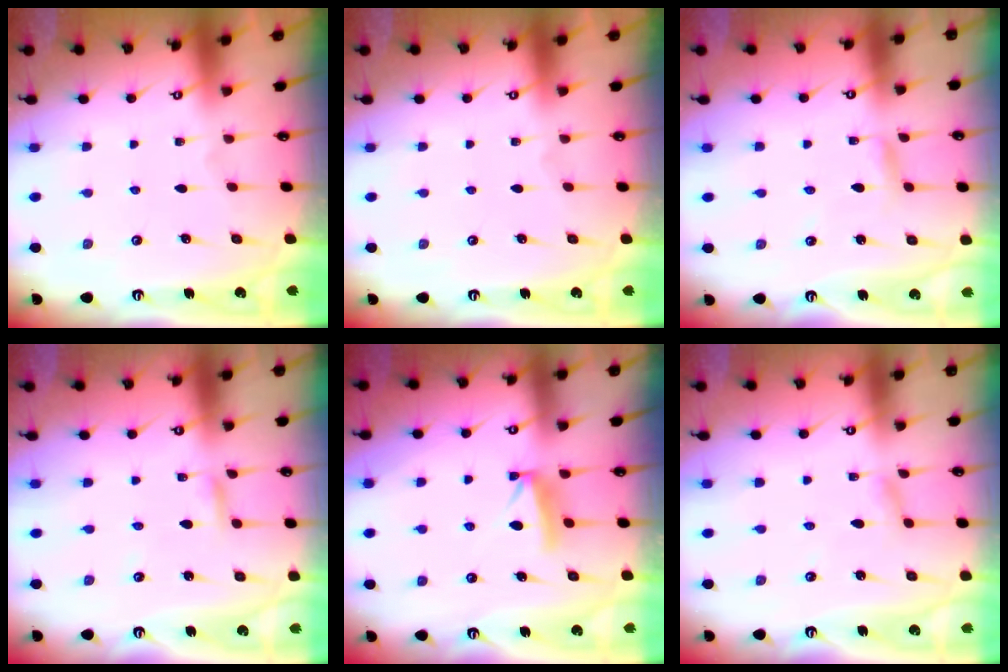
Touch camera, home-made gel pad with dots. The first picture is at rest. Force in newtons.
{"total": 0.0}
{"total": 2.7, "press": 2.7, "slide": 0.2}
{"total": 2.1, "press": 2.1, "slide": 0.1}
{"total": 7.9, "press": 7.8, "slide": 0.9}
{"total": 2.8, "press": 2.8, "slide": 0.3}